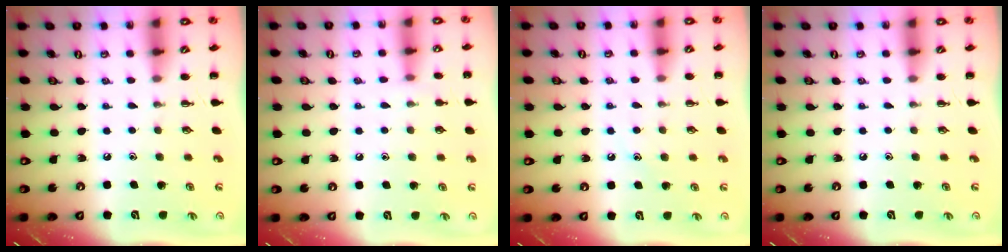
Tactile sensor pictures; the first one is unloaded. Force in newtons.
{"total": 4.8, "press": 4.5, "slide": 1.6}
{"total": 6.7, "press": 6.5, "slide": 1.3}
{"total": 0.0}